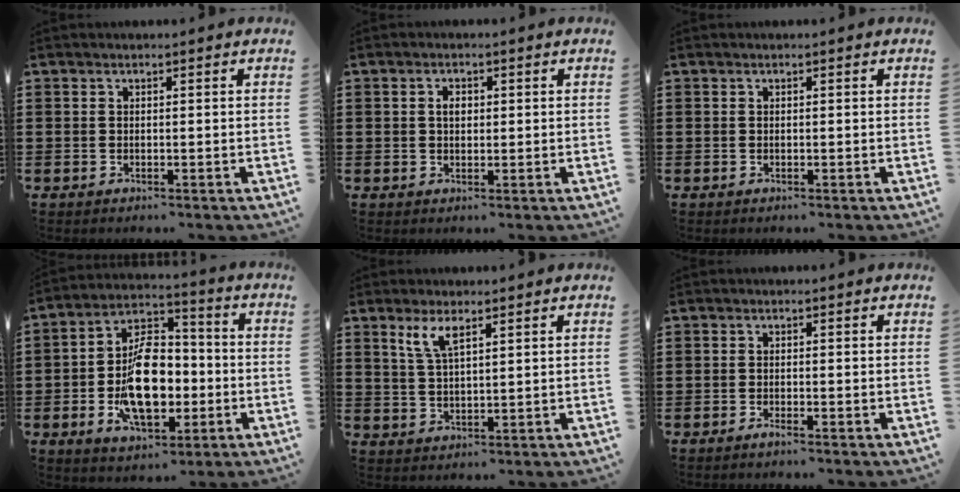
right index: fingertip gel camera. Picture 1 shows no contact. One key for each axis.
{"total": 2.1, "fx": 0.4, "fy": 1.3, "fz": 1.6, "tx": -0.034, "ty": 0.009, "tz": 0.006}
{"total": 0.0}
{"total": 12.4, "fx": -2.6, "fy": 7.1, "fz": 9.8, "tx": -0.183, "ty": 0.004, "tz": -0.044}
{"total": 4.0, "fx": 2.4, "fy": 1.2, "fz": 3.0, "tx": -0.066, "ty": 0.005, "tz": 0.041}
{"total": 0.9, "fx": -0.7, "fy": -0.2, "fz": 0.5, "tx": -0.011, "ty": -0.007, "tz": -0.012}